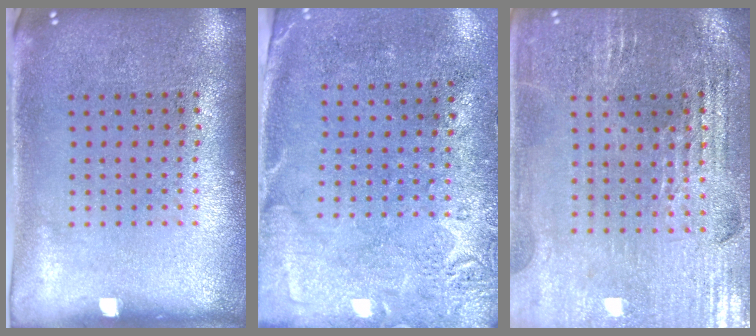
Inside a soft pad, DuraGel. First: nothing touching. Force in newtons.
{"total": 2.7, "press": 2.2, "slide": 1.6}
{"total": 2.9, "press": 2.9, "slide": 0.5}